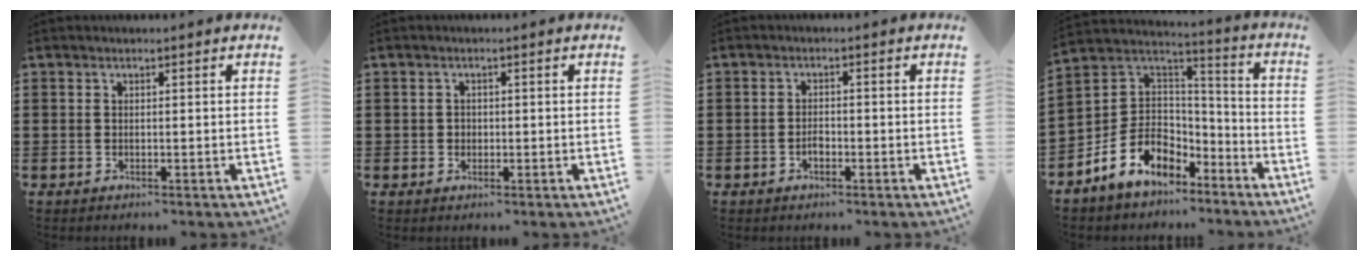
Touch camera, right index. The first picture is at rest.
{"total": 1.0, "force": [-0.1, 1.0, 0.3], "torque": [-0.008, 0.004, -0.002]}
{"total": 2.1, "force": [-1.0, 1.1, 1.5], "torque": [-0.032, 0.003, -0.021]}
{"total": 8.3, "force": [-3.7, 7.1, 1.9], "torque": [-0.067, 0.011, -0.068]}